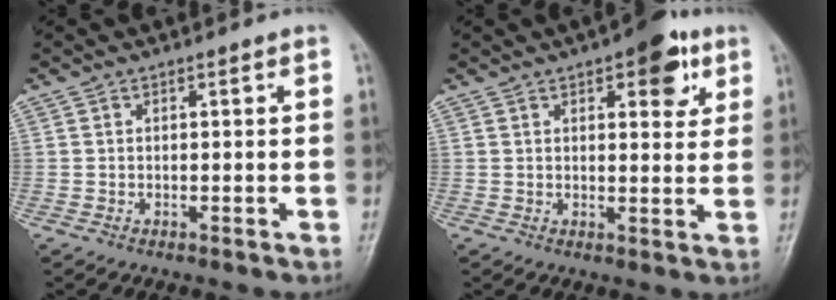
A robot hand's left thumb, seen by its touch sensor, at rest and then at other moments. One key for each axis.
{"total": 8.3, "fx": 4.1, "fy": 3.6, "fz": 6.2, "tx": -0.053, "ty": -0.012, "tz": 0.047}